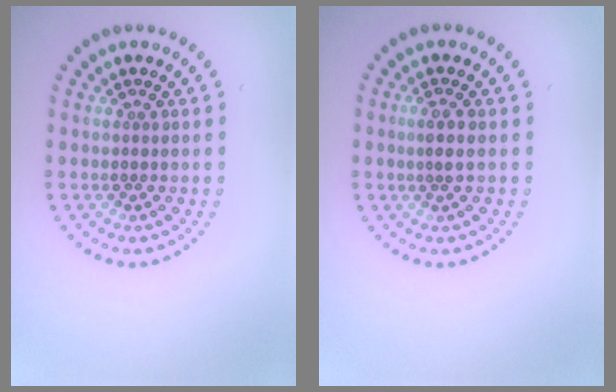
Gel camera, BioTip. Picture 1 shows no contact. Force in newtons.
{"total": 1.5, "press": 1.2, "slide": 0.9}